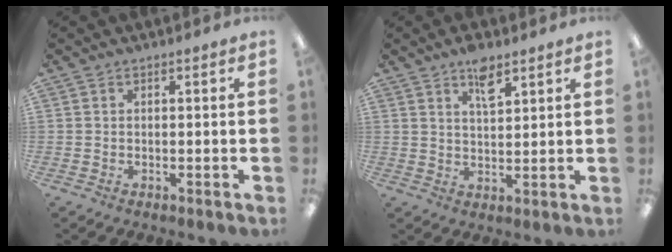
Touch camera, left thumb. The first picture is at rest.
{"total": 5.9, "force": [4.1, 2.3, 3.7], "torque": [-0.049, -0.019, 0.066]}